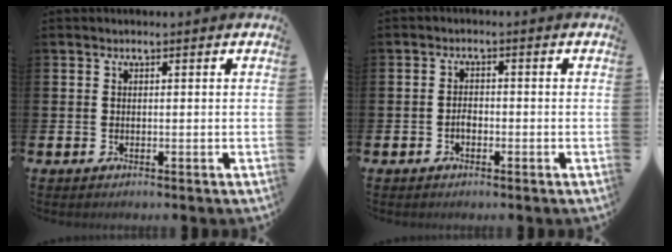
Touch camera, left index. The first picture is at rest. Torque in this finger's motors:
{"motor_torque": [-0.02, 0.07, -0.02, 0.00]}